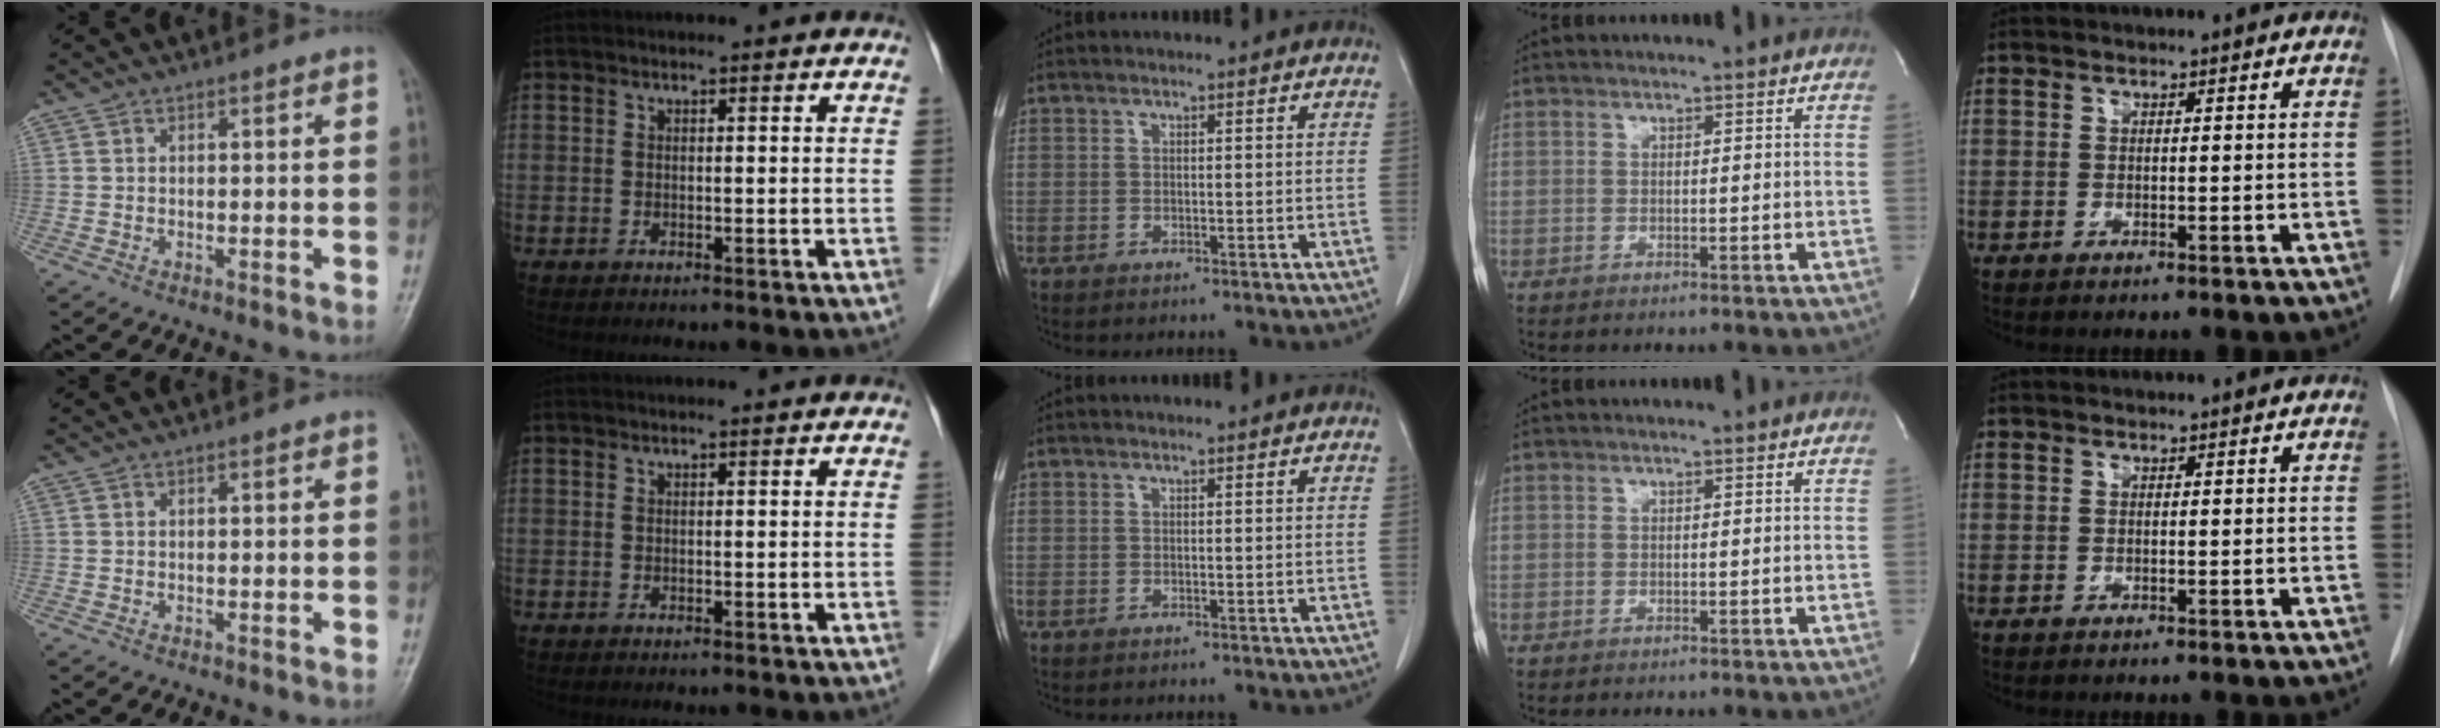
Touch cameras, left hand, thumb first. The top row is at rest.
{}